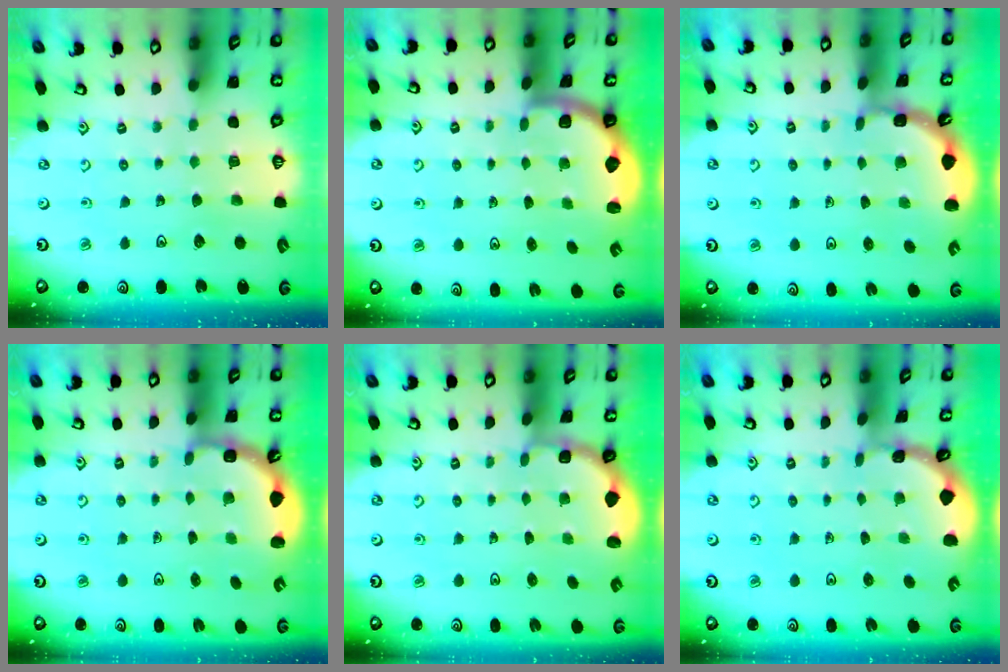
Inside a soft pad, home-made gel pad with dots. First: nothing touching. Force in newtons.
{"total": 2.0, "press": 2.0, "slide": 0.5}
{"total": 1.5, "press": 1.5, "slide": 0.1}
{"total": 3.2, "press": 2.7, "slide": 1.7}
{"total": 1.9, "press": 1.8, "slide": 0.7}
{"total": 0.7, "press": 0.6, "slide": 0.2}